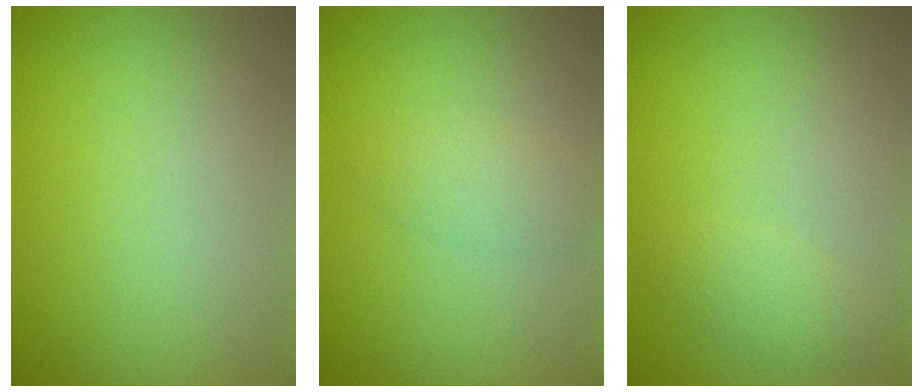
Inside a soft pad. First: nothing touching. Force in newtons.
{"total": 1.9, "press": 1.9, "slide": 0.1}
{"total": 1.5, "press": 1.5, "slide": 0.1}